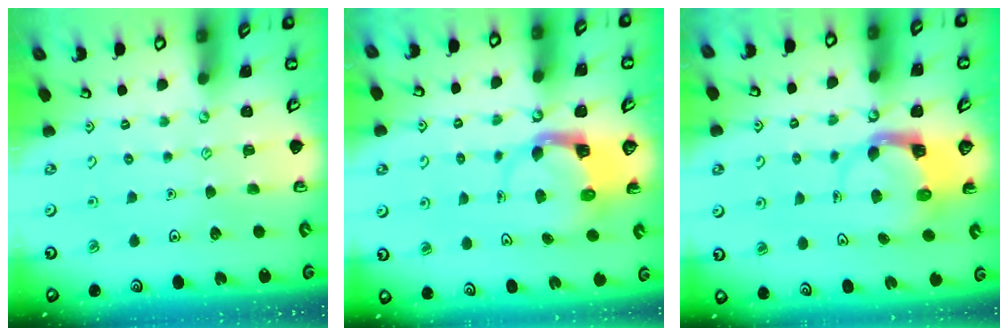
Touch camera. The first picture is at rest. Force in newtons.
{"total": 3.7, "press": 3.6, "slide": 0.5}
{"total": 3.7, "press": 3.6, "slide": 0.5}